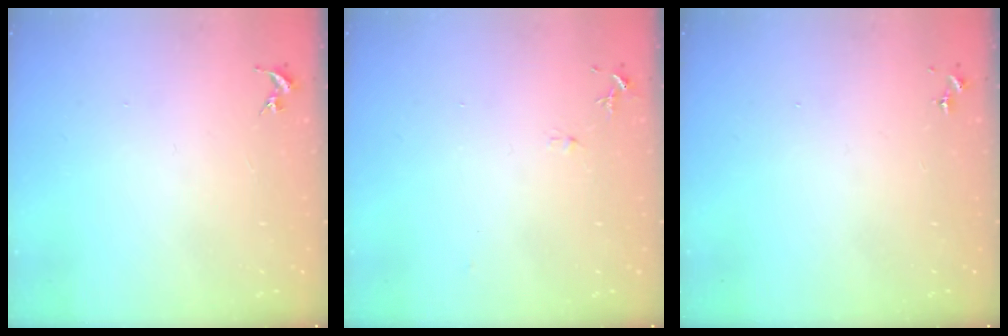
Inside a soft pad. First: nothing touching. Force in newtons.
{"total": 4.1, "press": 4.1, "slide": 0.5}
{"total": 0.0}